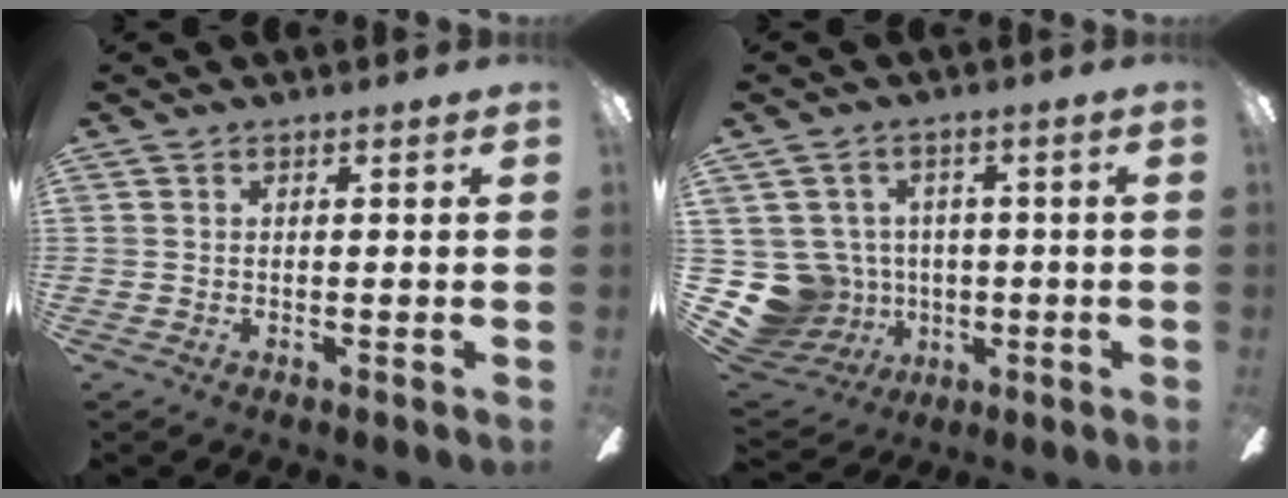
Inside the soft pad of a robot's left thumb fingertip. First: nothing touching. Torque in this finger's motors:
{"motor_torque": [-0.05, 0.05, 0.01, -0.01, 0.00]}